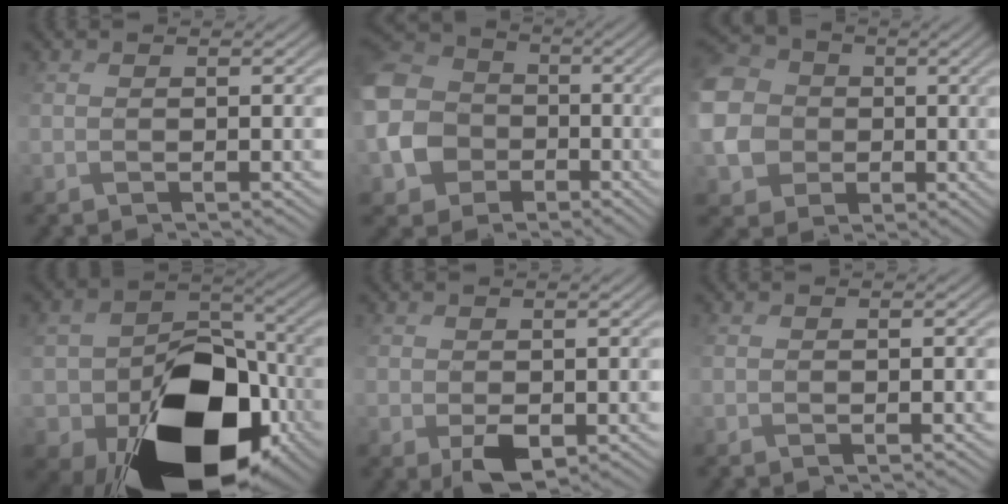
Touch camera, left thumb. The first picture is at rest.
{"total": 10.7, "force": [-2.3, 9.5, 4.3], "torque": [-0.166, -0.022, -0.058]}
{"total": 11.7, "force": [0.9, 10.7, 4.6], "torque": [-0.177, -0.006, 0.009]}
{"total": 17.6, "force": [-6.7, 12.5, 10.4], "torque": [-0.170, -0.045, -0.094]}
{"total": 3.5, "force": [-0.4, 2.4, 2.5], "torque": [-0.062, -0.006, -0.005]}
{"total": 0.0}